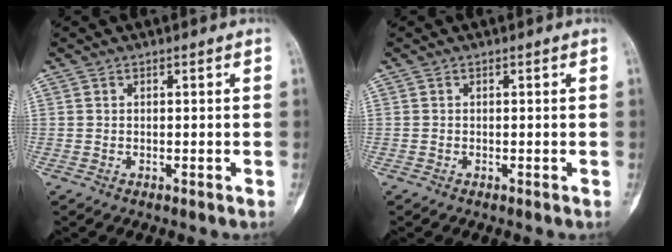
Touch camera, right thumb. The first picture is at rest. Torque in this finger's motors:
{"motor_torque": [0.16, 0.16, 0.05, 0.00, 0.01]}